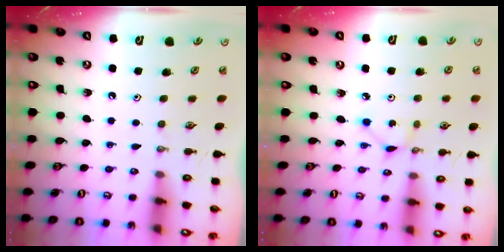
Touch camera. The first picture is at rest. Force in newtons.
{"total": 1.6, "press": 1.5, "slide": 0.1}